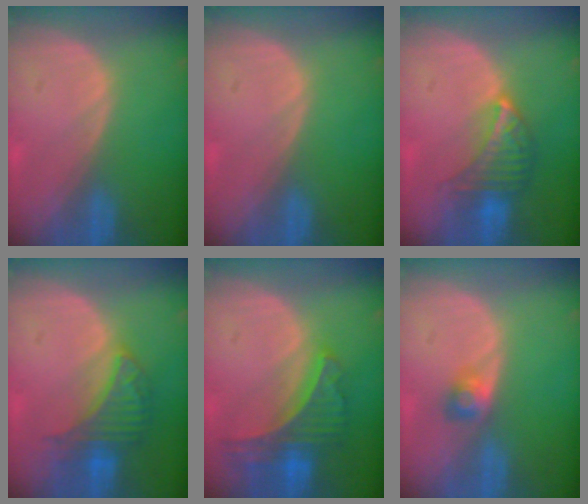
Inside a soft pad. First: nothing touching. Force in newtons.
{"total": 0.0}
{"total": 6.8, "press": 6.2, "slide": 2.8}
{"total": 6.6, "press": 6.4, "slide": 1.6}
{"total": 7.8, "press": 6.9, "slide": 3.6}
{"total": 2.5, "press": 2.4, "slide": 0.7}